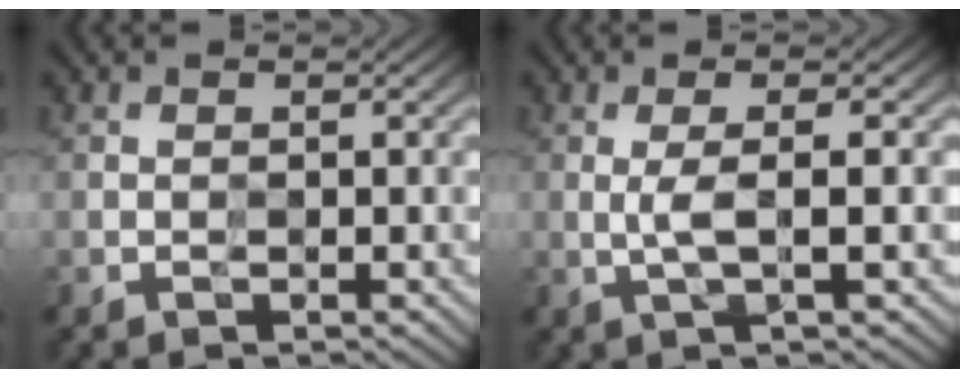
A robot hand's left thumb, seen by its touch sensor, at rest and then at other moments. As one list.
[{"total": 3.3, "force": [-0.1, 0.4, 3.3], "torque": [-0.064, 0.003, -0.006]}]